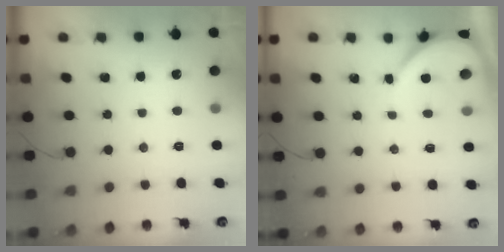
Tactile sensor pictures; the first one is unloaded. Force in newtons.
{"total": 3.4, "press": 3.4, "slide": 0.5}